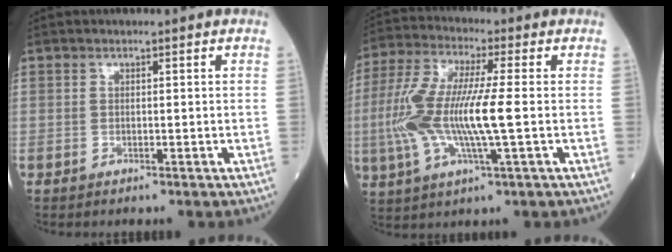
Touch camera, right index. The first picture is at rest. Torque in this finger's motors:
{"motor_torque": [0.41, -0.08, 0.35, 0.21]}